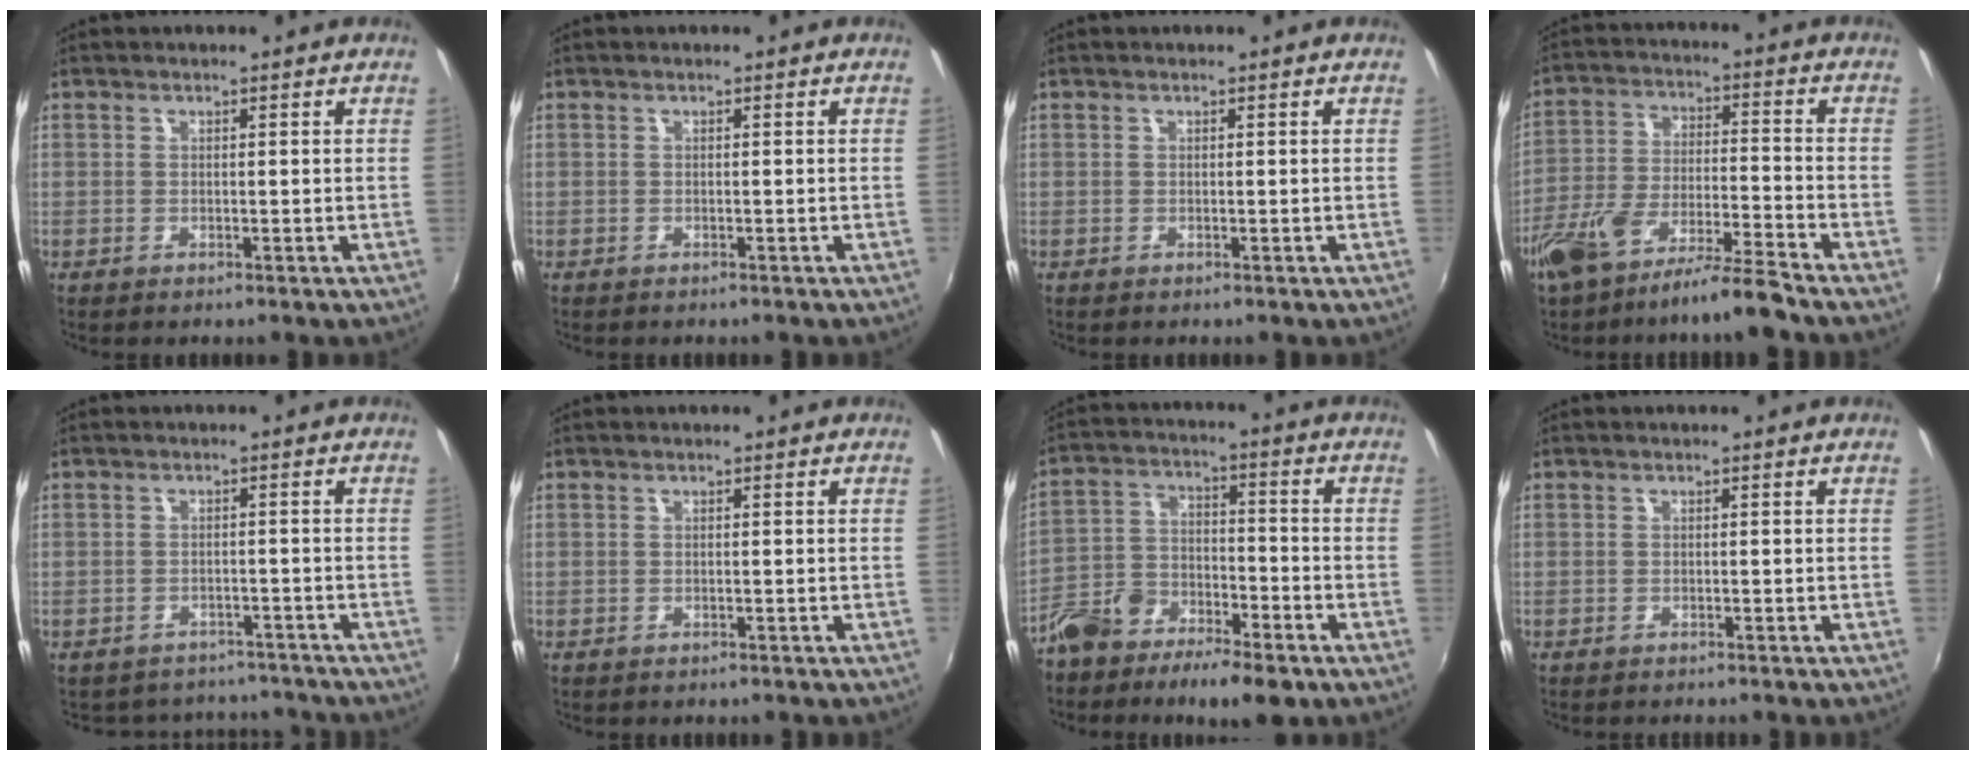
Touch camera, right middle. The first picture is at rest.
{"total": 0.5, "force": [-0.5, 0.1, 0.1], "torque": [-0.002, -0.003, -0.008]}
{"total": 0.0}
{"total": 10.9, "force": [-8.7, 0.9, 6.5], "torque": [-0.137, -0.006, -0.158]}
{"total": 9.6, "force": [-8.3, 4.5, 1.5], "torque": [-0.036, 0.024, -0.098]}
{"total": 1.0, "force": [-0.9, 0.4, 0.2], "torque": [-0.008, -0.004, -0.011]}
{"total": 12.5, "force": [-8.6, 5.4, 7.4], "torque": [-0.162, -0.005, -0.155]}
{"total": 1.9, "force": [-1.8, 0.4, 0.5], "torque": [-0.018, -0.012, -0.026]}